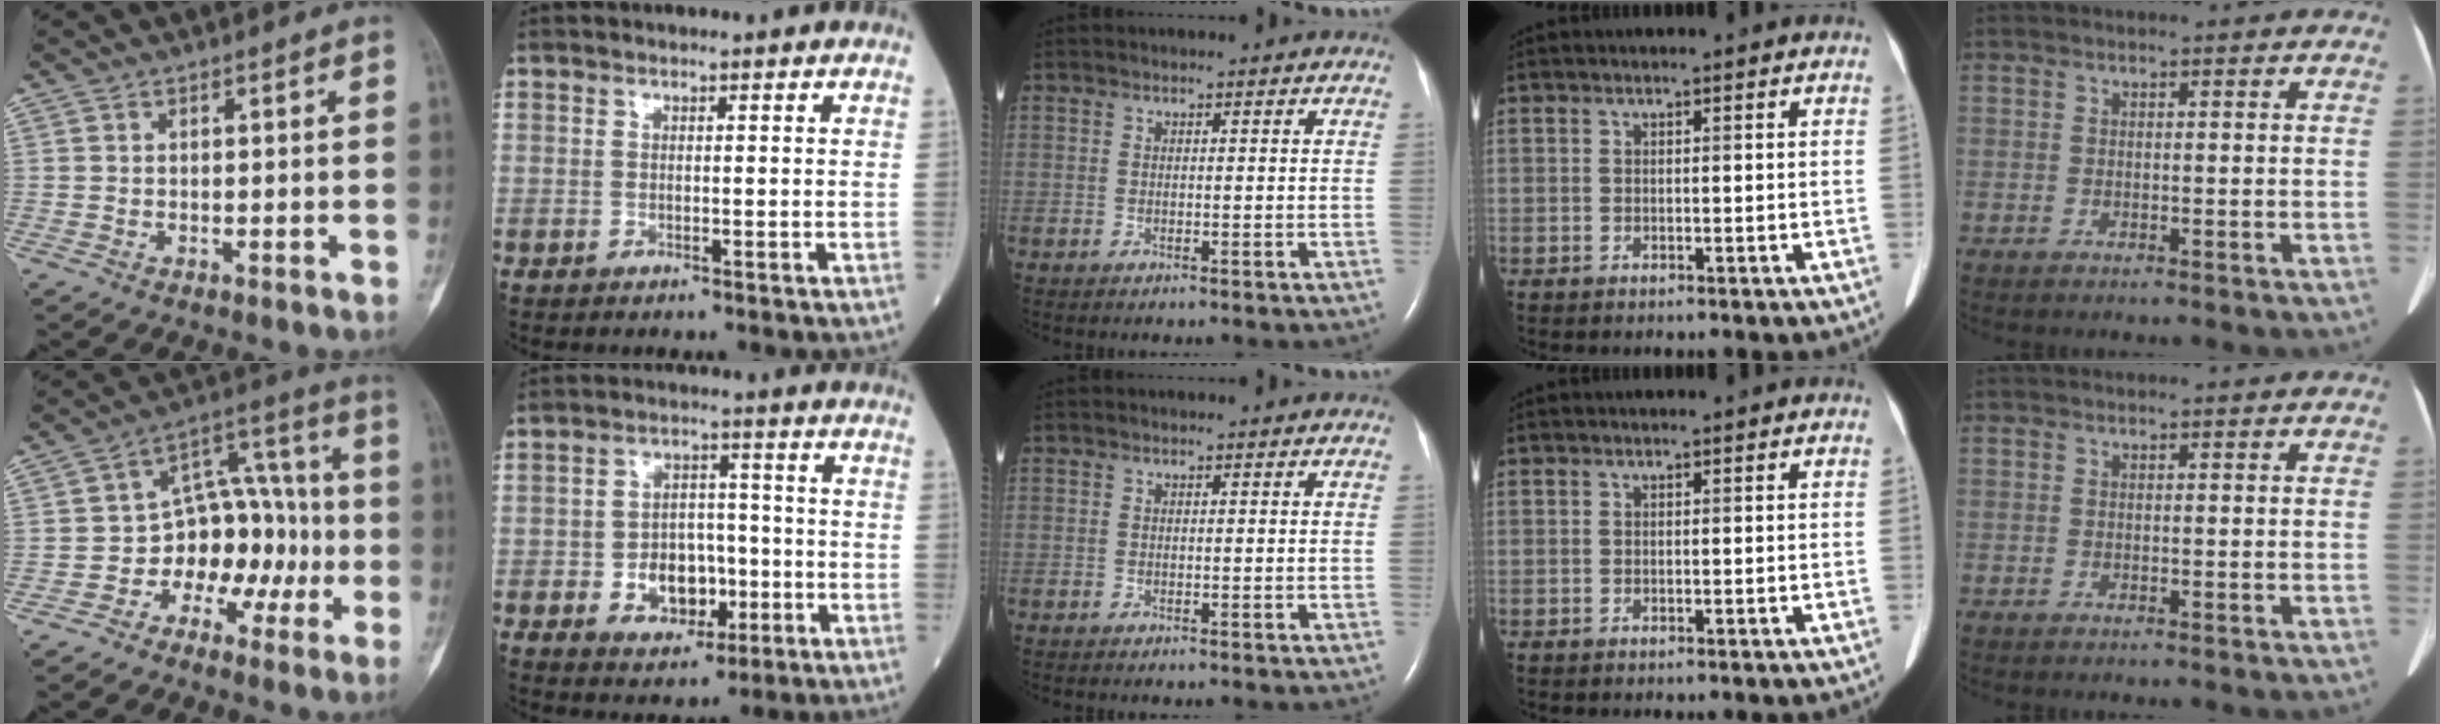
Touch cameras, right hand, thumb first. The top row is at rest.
{"thumb": {"total": 12.2, "force": [-3.4, 9.0, 7.5], "torque": [-0.052, 0.060, -0.061]}, "index": {"total": 7.9, "force": [-2.1, 5.4, 5.3], "torque": [-0.089, 0.014, -0.027]}}